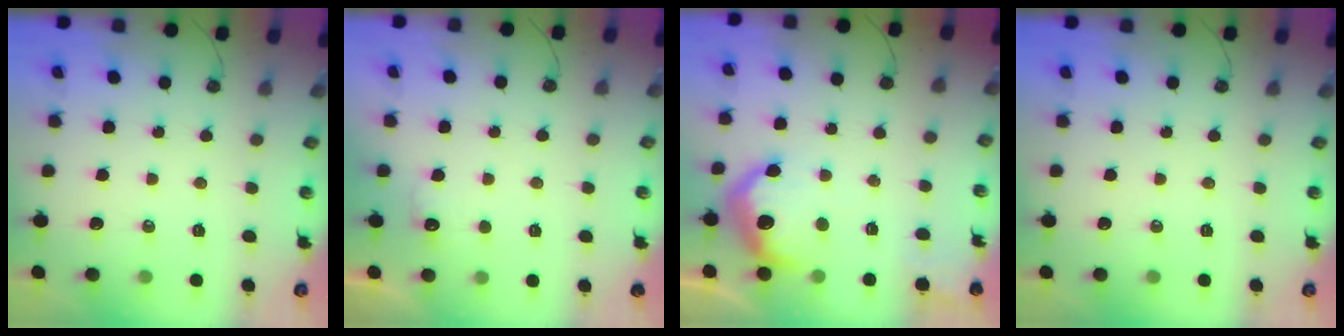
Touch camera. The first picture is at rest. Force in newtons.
{"total": 4.3, "press": 4.1, "slide": 1.2}
{"total": 11.7, "press": 11.6, "slide": 0.7}
{"total": 0.0}